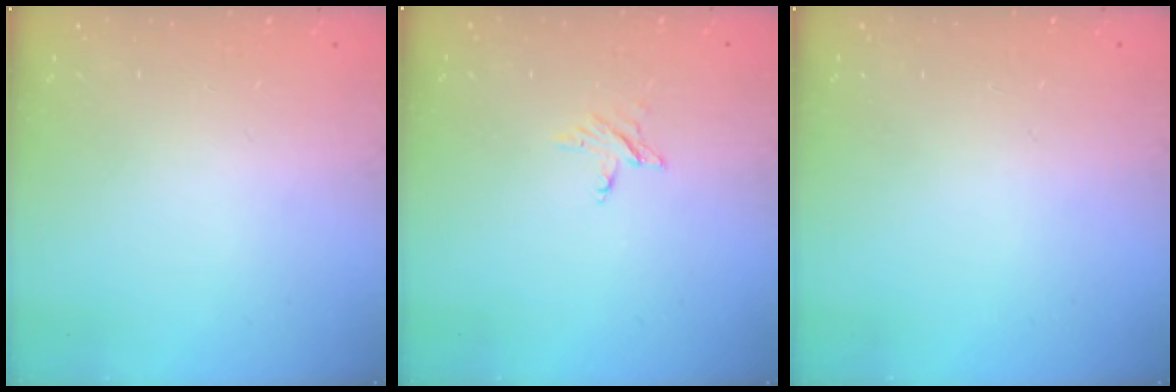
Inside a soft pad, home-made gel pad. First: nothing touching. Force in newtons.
{"total": 2.4, "press": 2.4, "slide": 0.2}
{"total": 0.0}